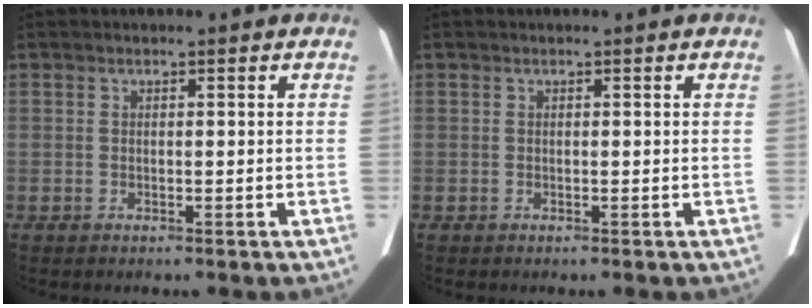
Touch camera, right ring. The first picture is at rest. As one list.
[{"total": 0.0}]